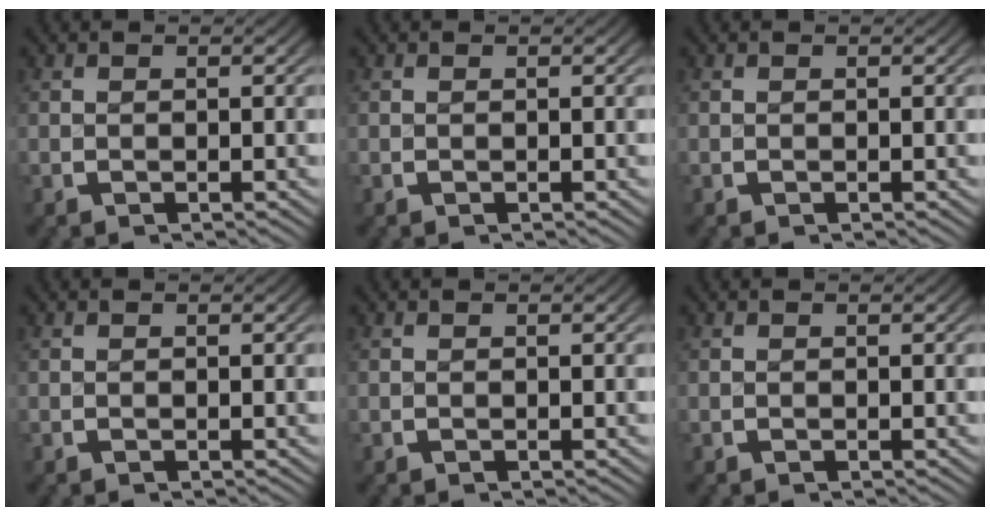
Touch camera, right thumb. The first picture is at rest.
{"total": 0.0}
{"total": 0.0}
{"total": 0.0}
{"total": 0.0}
{"total": 0.0}